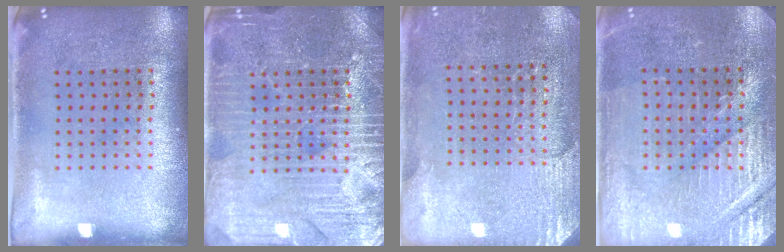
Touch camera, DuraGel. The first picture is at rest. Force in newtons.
{"total": 4.2, "press": 4.2, "slide": 0.6}
{"total": 2.8, "press": 2.6, "slide": 1.0}
{"total": 3.4, "press": 3.4, "slide": 0.7}